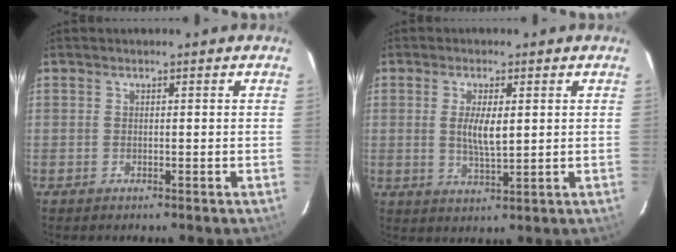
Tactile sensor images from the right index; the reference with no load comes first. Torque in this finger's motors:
{"motor_torque": [0.01, -0.06, 0.05, 0.06]}